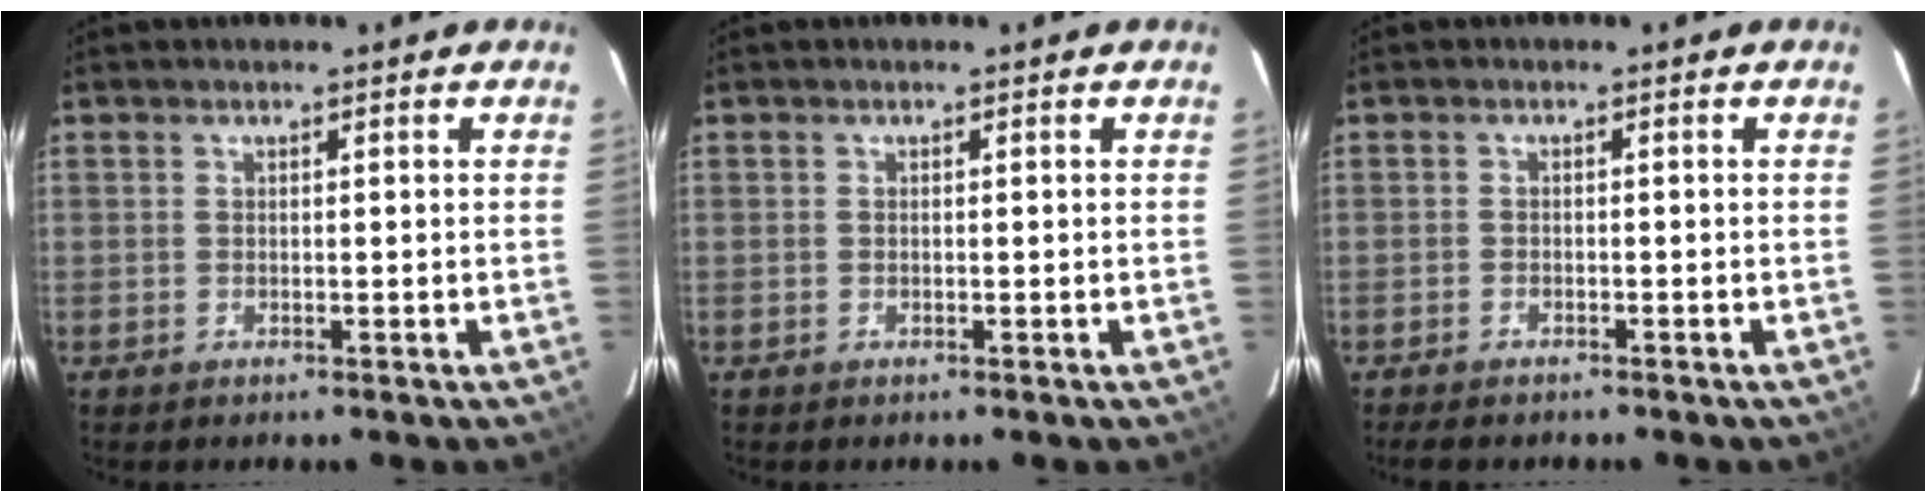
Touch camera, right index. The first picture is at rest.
{"total": 0.0}
{"total": 3.4, "force": [-3.0, 1.2, 1.2], "torque": [-0.035, -0.008, -0.049]}